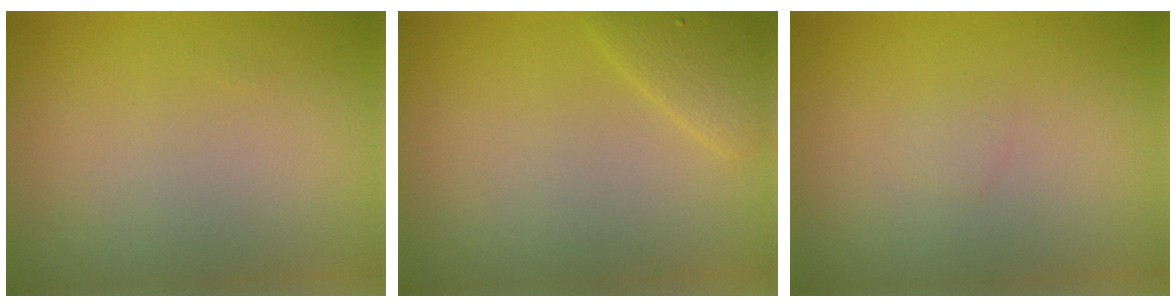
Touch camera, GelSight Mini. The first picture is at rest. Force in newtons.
{"total": 1.6, "press": 1.6, "slide": 0.1}
{"total": 0.5, "press": 0.5, "slide": 0.0}